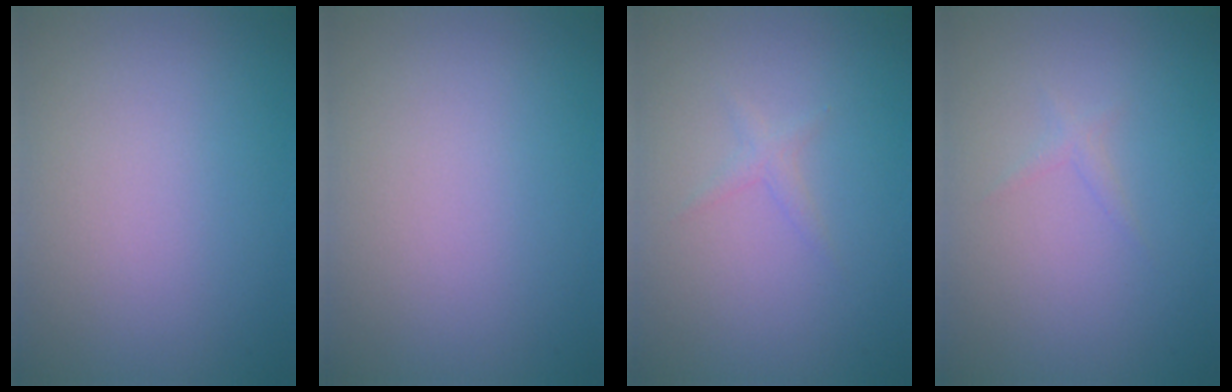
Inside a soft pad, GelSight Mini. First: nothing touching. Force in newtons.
{"total": 0.0}
{"total": 0.9, "press": 0.9, "slide": 0.0}
{"total": 0.7, "press": 0.7, "slide": 0.0}